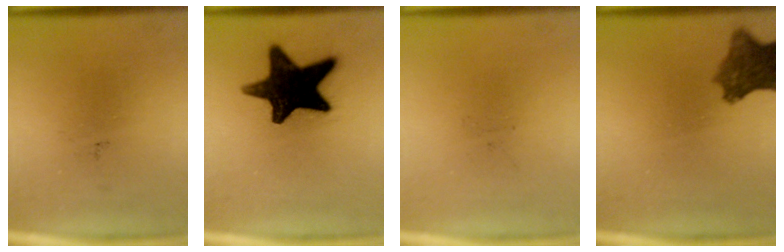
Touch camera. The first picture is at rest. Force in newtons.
{"total": 16.9}
{"total": 0.0}
{"total": 7.3}